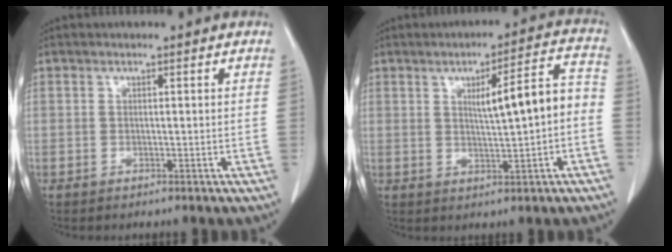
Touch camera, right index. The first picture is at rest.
{"total": 8.3, "force": [0.0, 1.1, 8.2], "torque": [-0.116, 0.021, 0.003]}